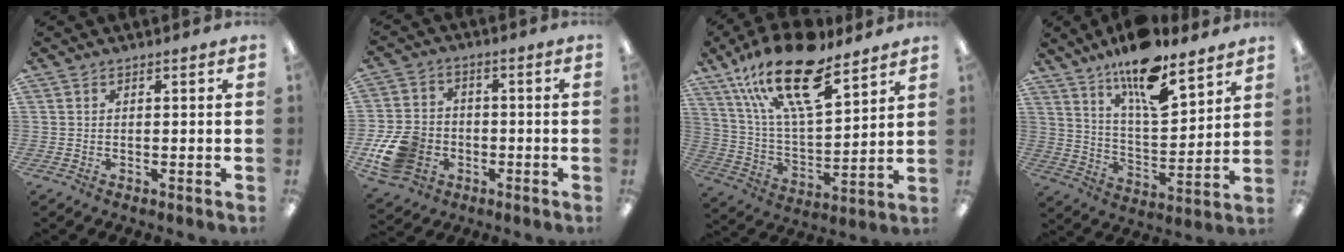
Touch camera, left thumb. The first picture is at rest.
{"total": 12.3, "force": [-4.3, 9.5, 6.5], "torque": [-0.141, 0.028, -0.075]}
{"total": 23.0, "force": [14.8, 8.6, 15.4], "torque": [-0.280, -0.076, 0.257]}
{"total": 15.3, "force": [11.6, 4.6, 8.9], "torque": [-0.146, -0.071, 0.196]}